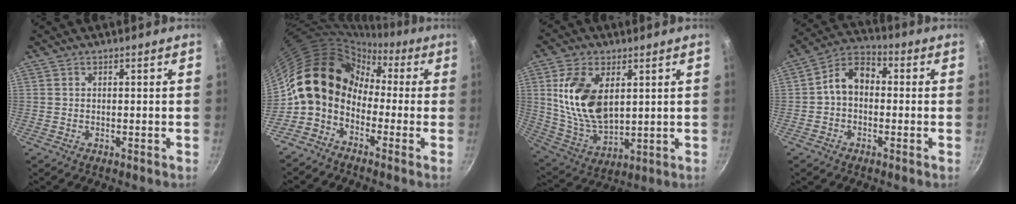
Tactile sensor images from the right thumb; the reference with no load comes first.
{"total": 14.3, "force": [-1.5, 11.5, 8.2], "torque": [-0.108, 0.053, -0.052]}
{"total": 15.3, "force": [3.9, 9.0, 11.8], "torque": [-0.211, -0.026, 0.086]}
{"total": 7.8, "force": [-0.3, 5.6, 5.4], "torque": [-0.074, 0.033, -0.025]}